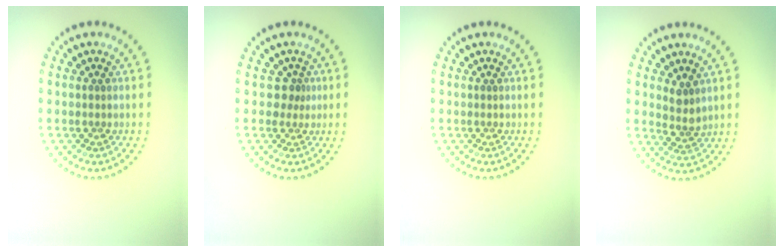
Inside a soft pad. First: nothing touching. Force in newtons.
{"total": 1.3, "press": 0.8, "slide": 1.0}
{"total": 0.0}
{"total": 1.9, "press": 1.5, "slide": 1.1}